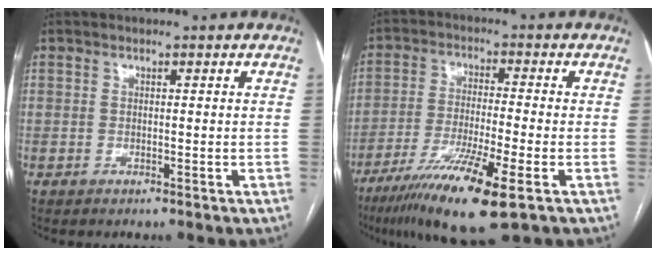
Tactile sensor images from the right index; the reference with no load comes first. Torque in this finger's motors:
{"motor_torque": [1.04, -0.32, 0.88, 0.21]}